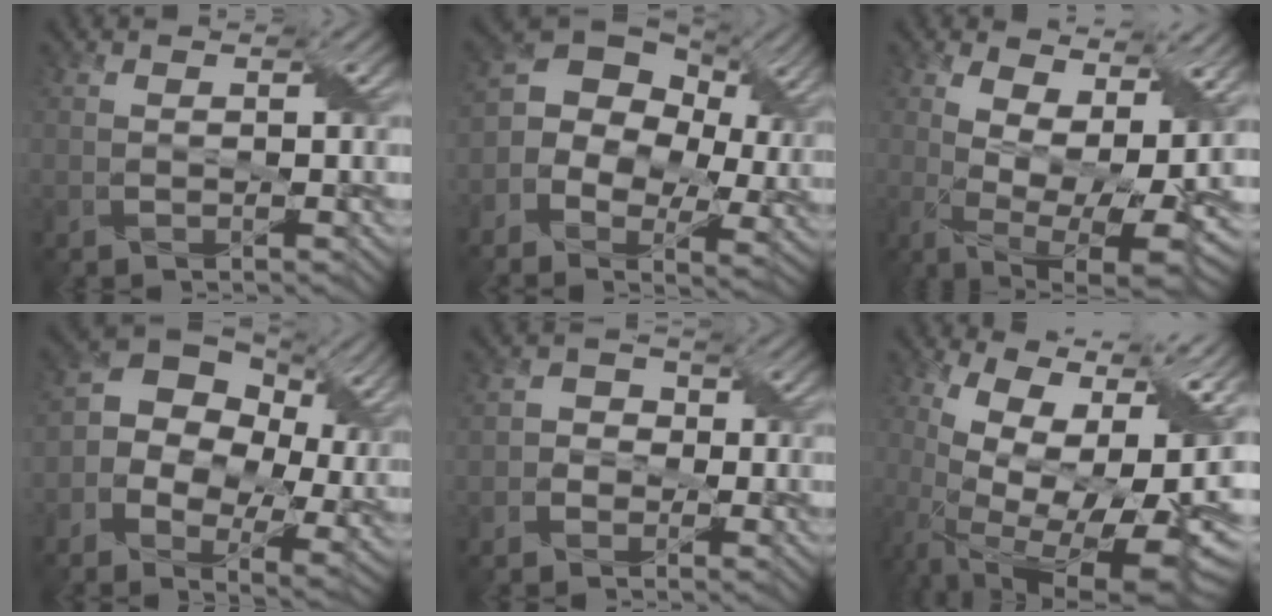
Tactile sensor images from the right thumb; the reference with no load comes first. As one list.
[{"total": 13.7, "force": [0.9, 10.1, 9.1], "torque": [-0.182, -0.009, 0.025]}, {"total": 11.5, "force": [2.8, 5.2, 9.9], "torque": [-0.190, -0.012, 0.050]}, {"total": 15.1, "force": [1.8, 11.1, 10.1], "torque": [-0.196, -0.017, 0.045]}, {"total": 2.6, "force": [-0.9, 2.4, 0.6], "torque": [-0.004, 0.009, -0.030]}, {"total": 18.9, "force": [-1.2, 9.4, 16.4], "torque": [-0.232, 0.003, -0.002]}]